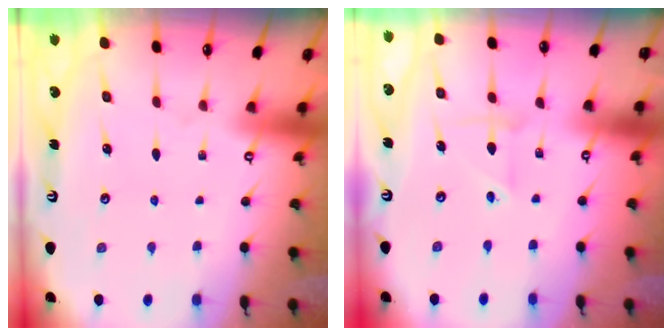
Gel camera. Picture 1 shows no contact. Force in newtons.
{"total": 2.7, "press": 2.5, "slide": 1.0}